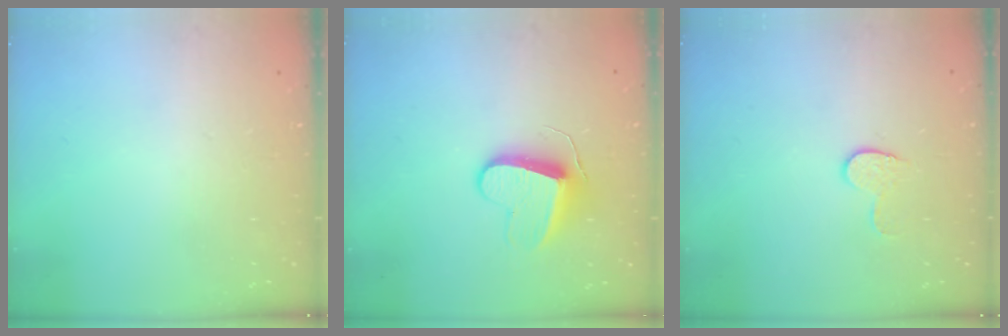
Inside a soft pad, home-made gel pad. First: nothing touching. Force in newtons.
{"total": 9.9, "press": 9.8, "slide": 0.8}
{"total": 6.2, "press": 6.2, "slide": 0.6}